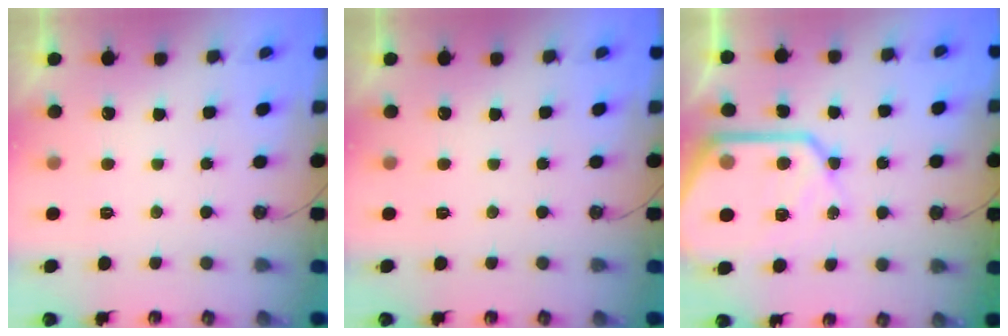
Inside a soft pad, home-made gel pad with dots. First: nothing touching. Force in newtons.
{"total": 0.0}
{"total": 17.0, "press": 16.9, "slide": 1.5}